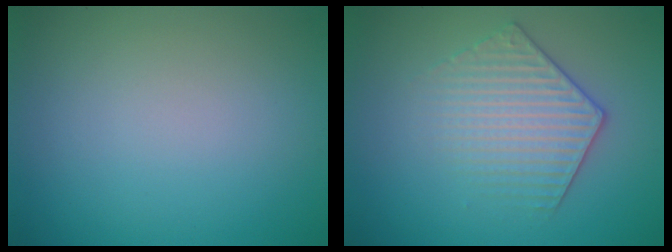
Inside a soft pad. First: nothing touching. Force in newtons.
{"total": 3.7, "press": 3.5, "slide": 1.2}